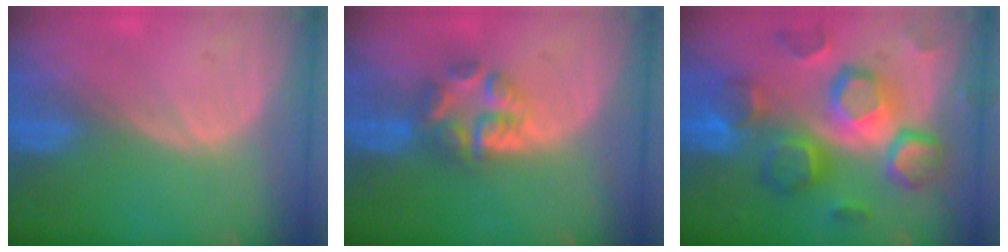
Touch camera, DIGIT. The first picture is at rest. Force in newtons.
{"total": 5.7, "press": 5.3, "slide": 2.0}
{"total": 12.4, "press": 12.4, "slide": 1.1}